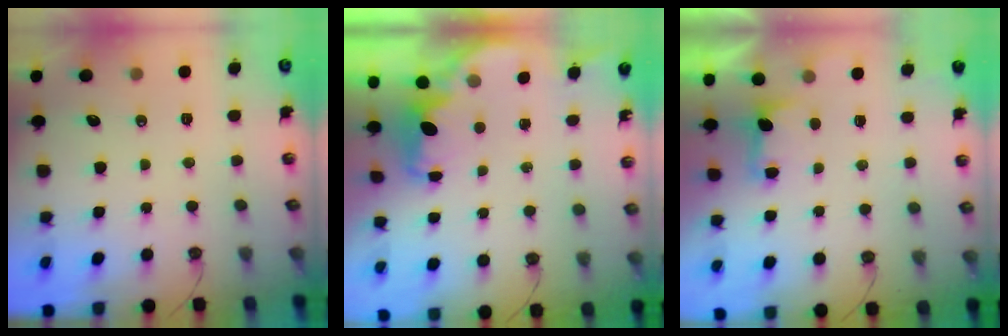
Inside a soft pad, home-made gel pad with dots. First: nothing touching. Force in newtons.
{"total": 2.0, "press": 1.8, "slide": 0.8}
{"total": 2.5, "press": 2.3, "slide": 0.8}